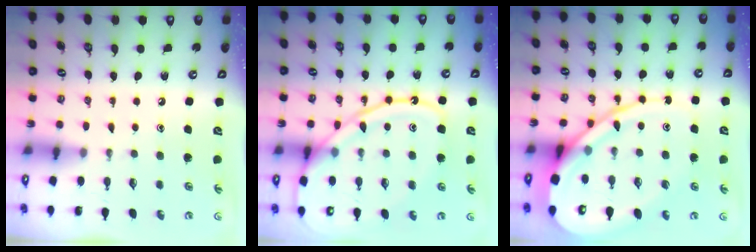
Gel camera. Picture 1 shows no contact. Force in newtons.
{"total": 14.5, "press": 14.4, "slide": 1.2}
{"total": 15.1, "press": 15.0, "slide": 1.1}